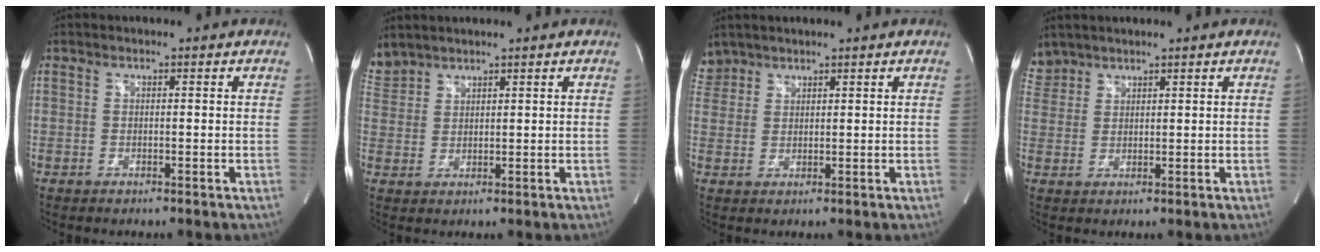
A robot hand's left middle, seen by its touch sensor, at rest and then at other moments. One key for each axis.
{"total": 4.1, "fx": 3.9, "fy": 1.0, "fz": 0.2, "tx": -0.021, "ty": 0.018, "tz": 0.091}
{"total": 3.2, "fx": 2.8, "fy": 1.5, "fz": -0.3, "tx": 0.009, "ty": 0.011, "tz": 0.058}
{"total": 3.3, "fx": 3.0, "fy": 1.4, "fz": -0.3, "tx": 0.006, "ty": 0.013, "tz": 0.063}